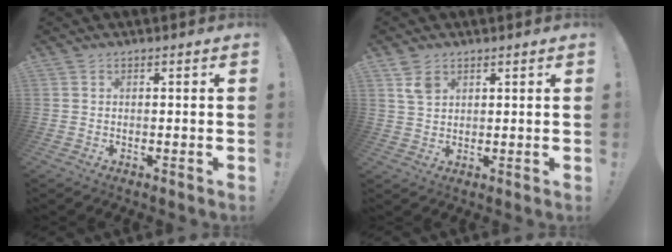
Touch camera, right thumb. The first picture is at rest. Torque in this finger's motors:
{"motor_torque": [0.06, -0.02, -0.08, 0.09, 0.13]}